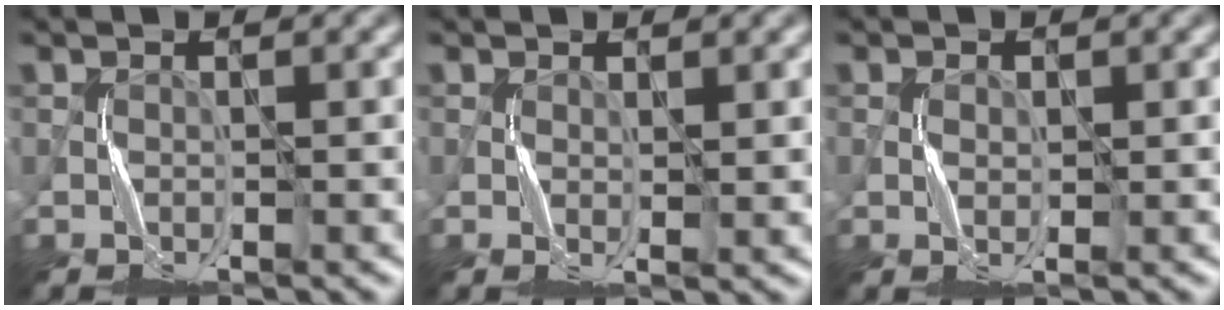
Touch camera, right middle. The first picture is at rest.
{"total": 0.9, "force": [0.5, 0.2, 0.7], "torque": [-0.017, -0.001, 0.012]}
{"total": 0.7, "force": [0.1, 0.4, 0.6], "torque": [-0.014, 0.001, 0.002]}